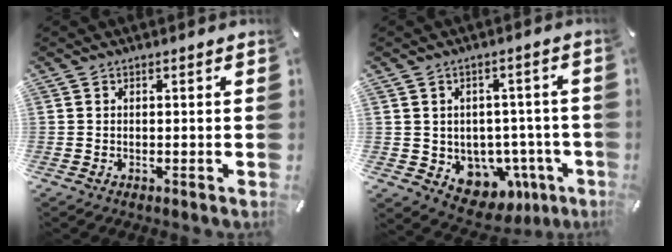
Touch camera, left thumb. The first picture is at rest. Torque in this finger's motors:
{"motor_torque": [0.20, 0.76, 0.58, 0.31, 0.13]}